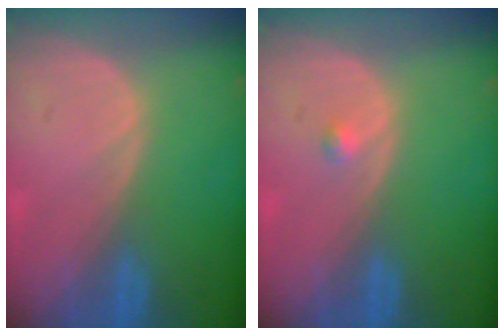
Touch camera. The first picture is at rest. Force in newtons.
{"total": 0.8, "press": 0.8, "slide": 0.2}